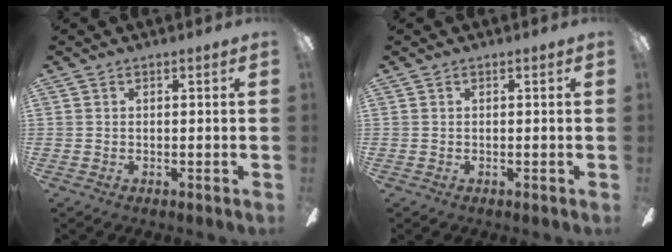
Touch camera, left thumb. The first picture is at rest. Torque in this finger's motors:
{"motor_torque": [0.00, 0.00, -0.03, 0.10, 0.00]}